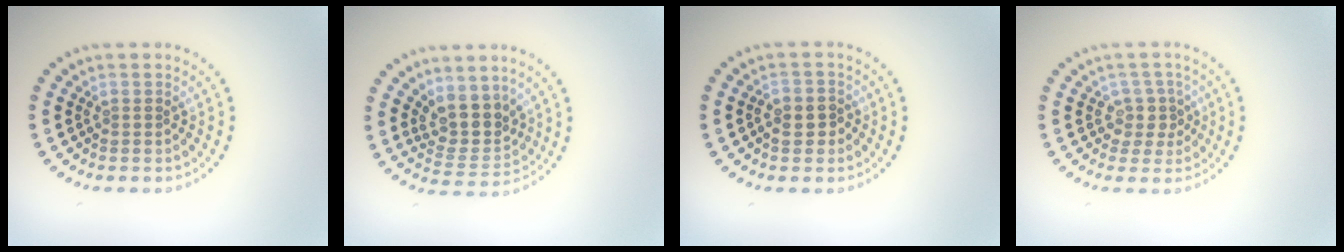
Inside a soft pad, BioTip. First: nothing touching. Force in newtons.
{"total": 3.7, "press": 3.0, "slide": 2.2}
{"total": 1.8, "press": 1.7, "slide": 0.5}
{"total": 2.2, "press": 1.9, "slide": 1.2}